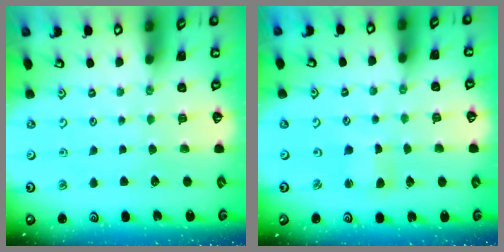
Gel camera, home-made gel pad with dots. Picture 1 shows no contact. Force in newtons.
{"total": 1.5, "press": 1.5, "slide": 0.2}